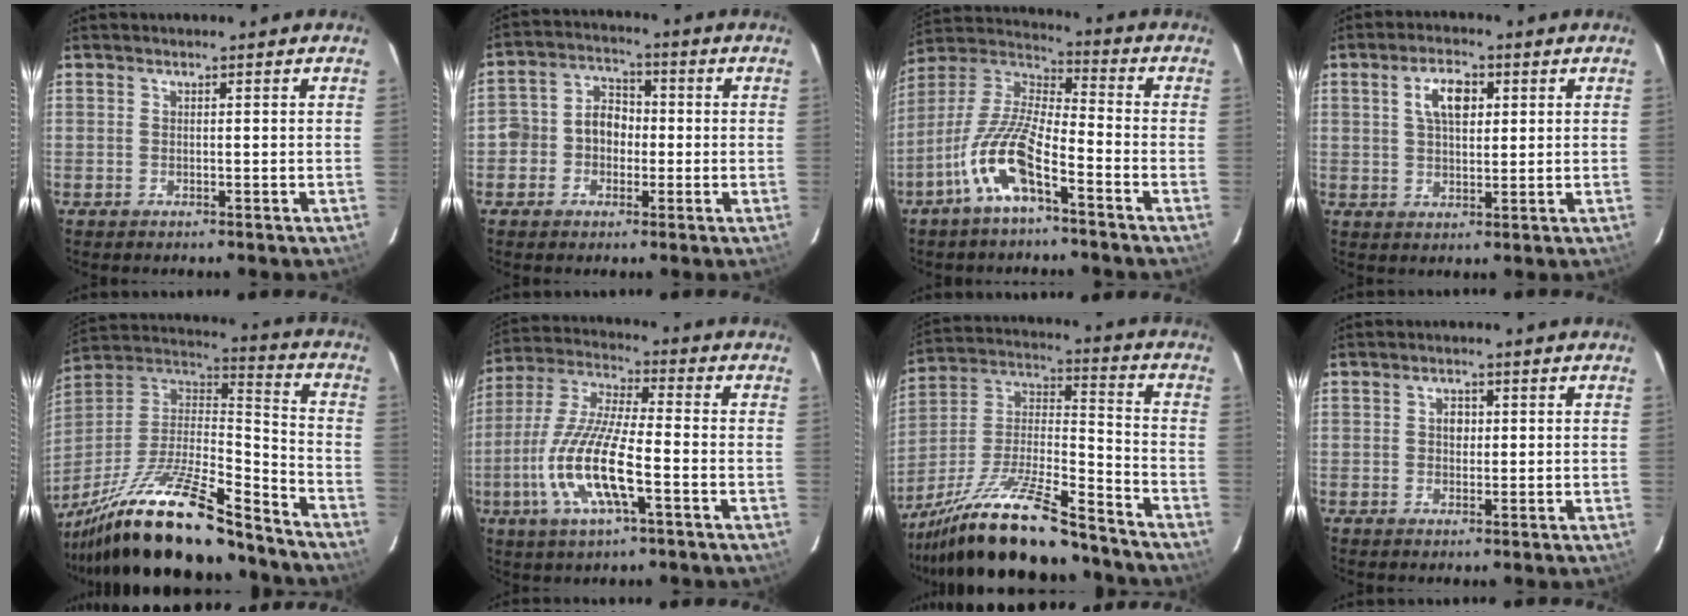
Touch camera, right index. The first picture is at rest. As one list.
[{"total": 7.2, "force": [-1.7, 6.3, 3.1], "torque": [-0.059, 0.028, -0.032]}, {"total": 13.2, "force": [-7.0, 3.4, 10.6], "torque": [-0.220, -0.003, -0.141]}, {"total": 6.2, "force": [2.0, 3.1, 4.9], "torque": [-0.088, 0.014, 0.038]}, {"total": 26.7, "force": [-19.7, 6.7, 16.7], "torque": [-0.315, -0.031, -0.325]}, {"total": 15.5, "force": [-5.1, 3.6, 14.2], "torque": [-0.301, -0.010, -0.102]}, {"total": 23.9, "force": [-18.9, 4.9, 13.8], "torque": [-0.263, -0.015, -0.307]}, {"total": 2.1, "force": [0.2, 1.7, 1.1], "torque": [-0.016, 0.007, 0.003]}]